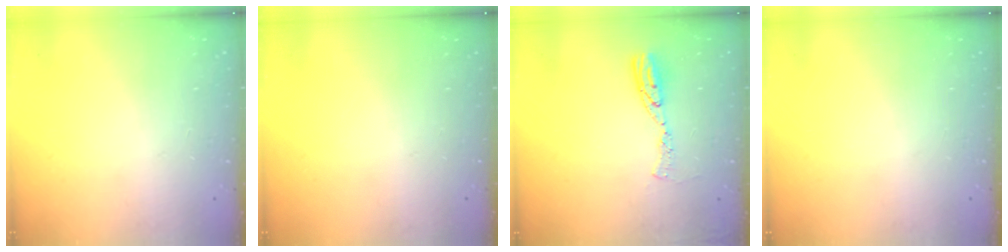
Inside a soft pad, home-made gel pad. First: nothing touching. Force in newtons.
{"total": 0.0}
{"total": 8.2, "press": 8.1, "slide": 0.7}
{"total": 0.0}